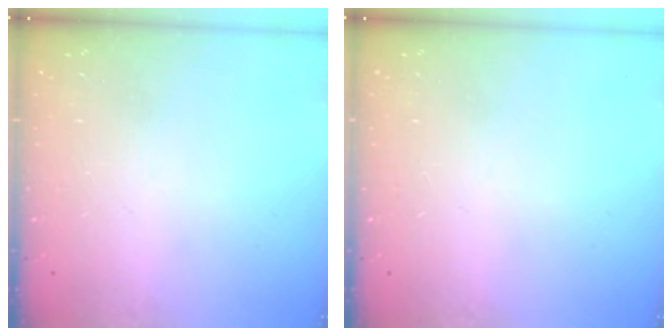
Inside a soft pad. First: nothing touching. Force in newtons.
{"total": 0.0}